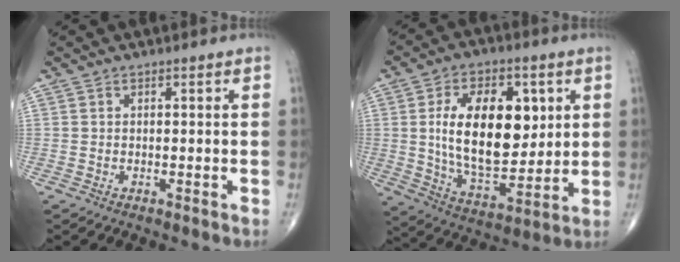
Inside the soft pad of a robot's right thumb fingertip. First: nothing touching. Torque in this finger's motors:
{"motor_torque": [-0.33, 1.19, 1.50, 0.69, 0.26]}